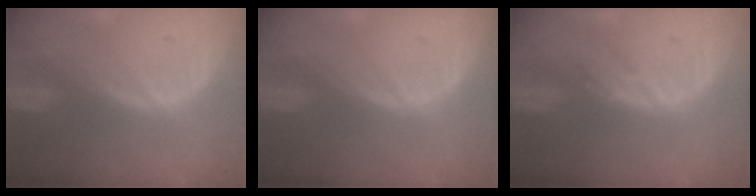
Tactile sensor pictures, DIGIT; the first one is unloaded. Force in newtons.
{"total": 0.0}
{"total": 1.3, "press": 1.1, "slide": 0.7}